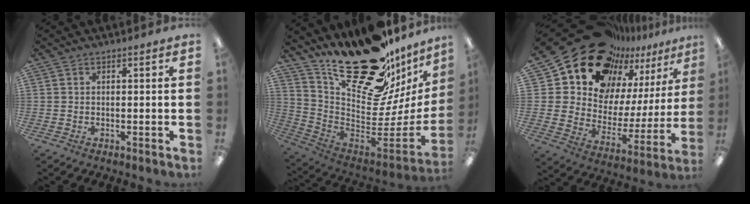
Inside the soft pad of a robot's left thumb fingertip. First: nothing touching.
{"total": 25.5, "force": [18.3, 10.9, 14.0], "torque": [-0.176, -0.142, 0.328]}
{"total": 20.6, "force": [17.4, 9.6, 5.4], "torque": [-0.115, -0.140, 0.323]}